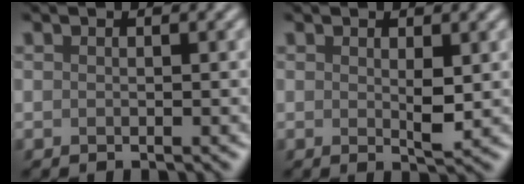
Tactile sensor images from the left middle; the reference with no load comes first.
{"total": 1.5, "force": [0.2, 0.1, 1.5], "torque": [-0.029, -0.005, 0.011]}